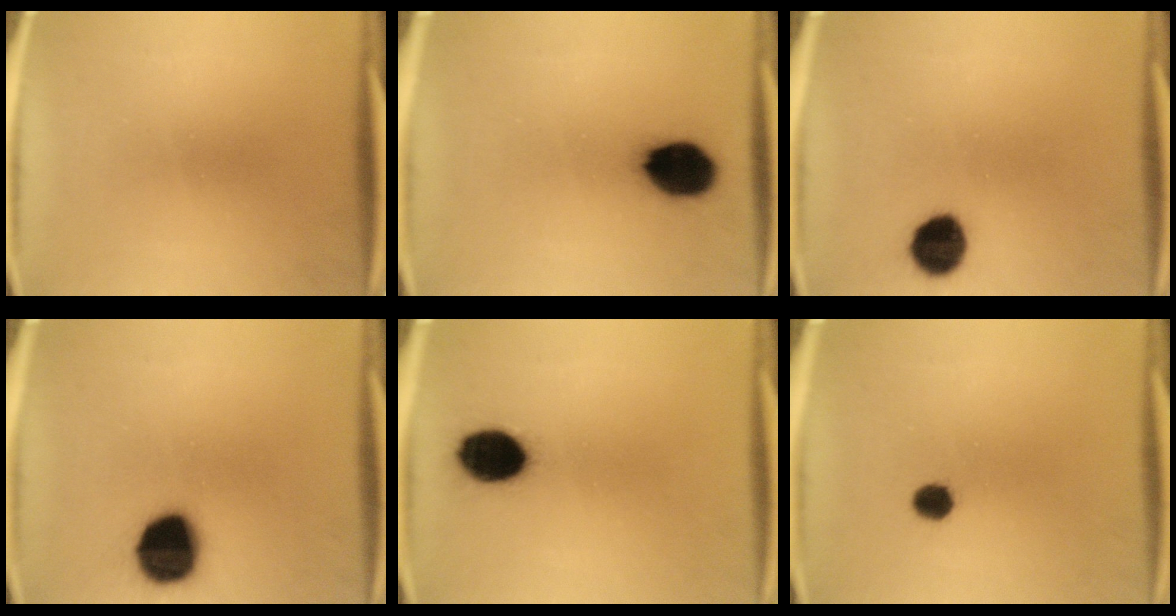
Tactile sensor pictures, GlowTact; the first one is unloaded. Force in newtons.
{"total": 12.0}
{"total": 8.4}
{"total": 15.2}
{"total": 10.7}
{"total": 3.1}